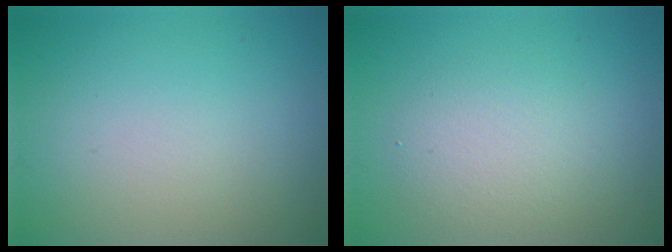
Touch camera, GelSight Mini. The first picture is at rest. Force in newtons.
{"total": 2.9, "press": 2.8, "slide": 0.3}